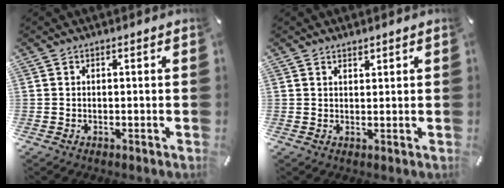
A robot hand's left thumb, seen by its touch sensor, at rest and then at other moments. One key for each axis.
{"total": 1.4, "fx": 1.3, "fy": 0.7, "fz": 0.1, "tx": 0.008, "ty": -0.005, "tz": 0.023}